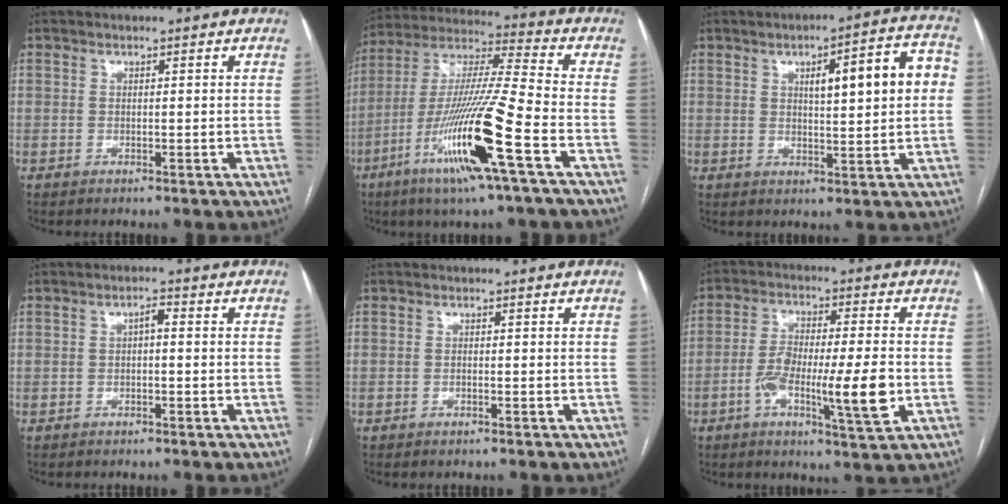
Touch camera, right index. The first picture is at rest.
{"total": 18.5, "force": [-7.7, -0.4, 16.8], "torque": [-0.352, -0.025, -0.147]}
{"total": 10.8, "force": [2.1, 2.0, 10.4], "torque": [-0.142, 0.027, 0.027]}
{"total": 1.6, "force": [0.0, 0.5, 1.5], "torque": [-0.026, 0.006, -0.001]}
{"total": 0.5, "force": [-0.4, 0.1, 0.3], "torque": [-0.010, -0.001, -0.006]}
{"total": 11.6, "force": [-2.9, 1.3, 11.1], "torque": [-0.196, -0.002, -0.049]}